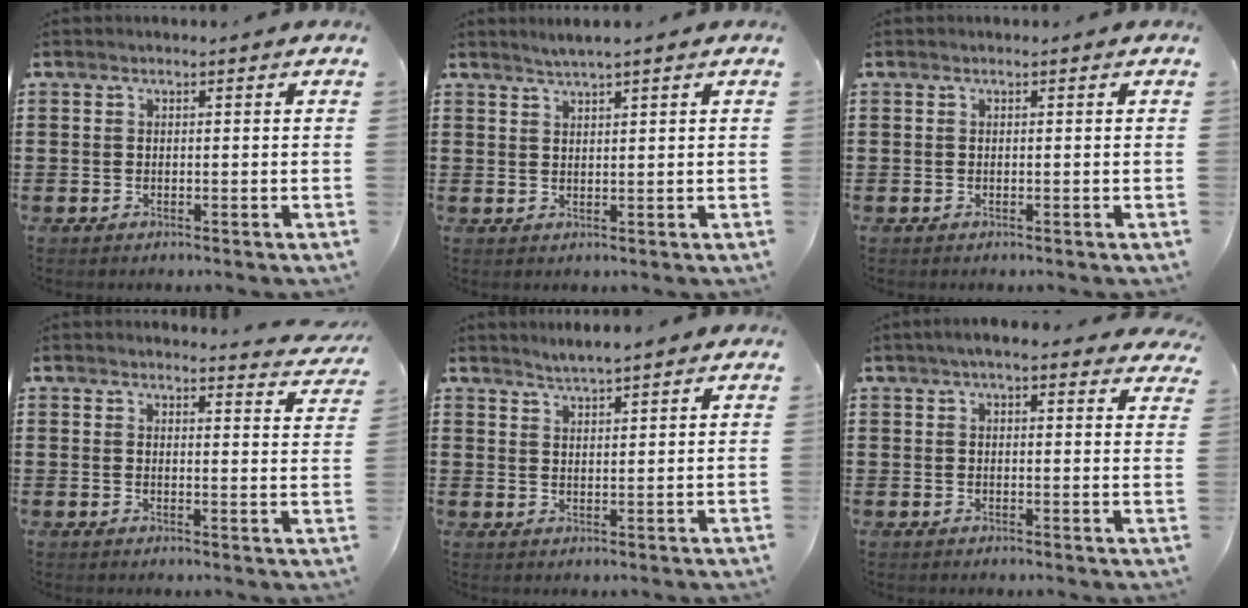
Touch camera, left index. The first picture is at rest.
{"total": 1.7, "force": [1.6, -0.3, 0.6], "torque": [-0.013, 0.002, 0.031]}
{"total": 0.0}
{"total": 2.9, "force": [2.8, 0.0, 0.7], "torque": [-0.016, -0.017, 0.050]}
{"total": 2.5, "force": [2.5, -0.2, 0.3], "torque": [-0.012, -0.004, 0.047]}
{"total": 4.2, "force": [3.5, 0.7, 2.3], "torque": [-0.054, 0.000, 0.063]}